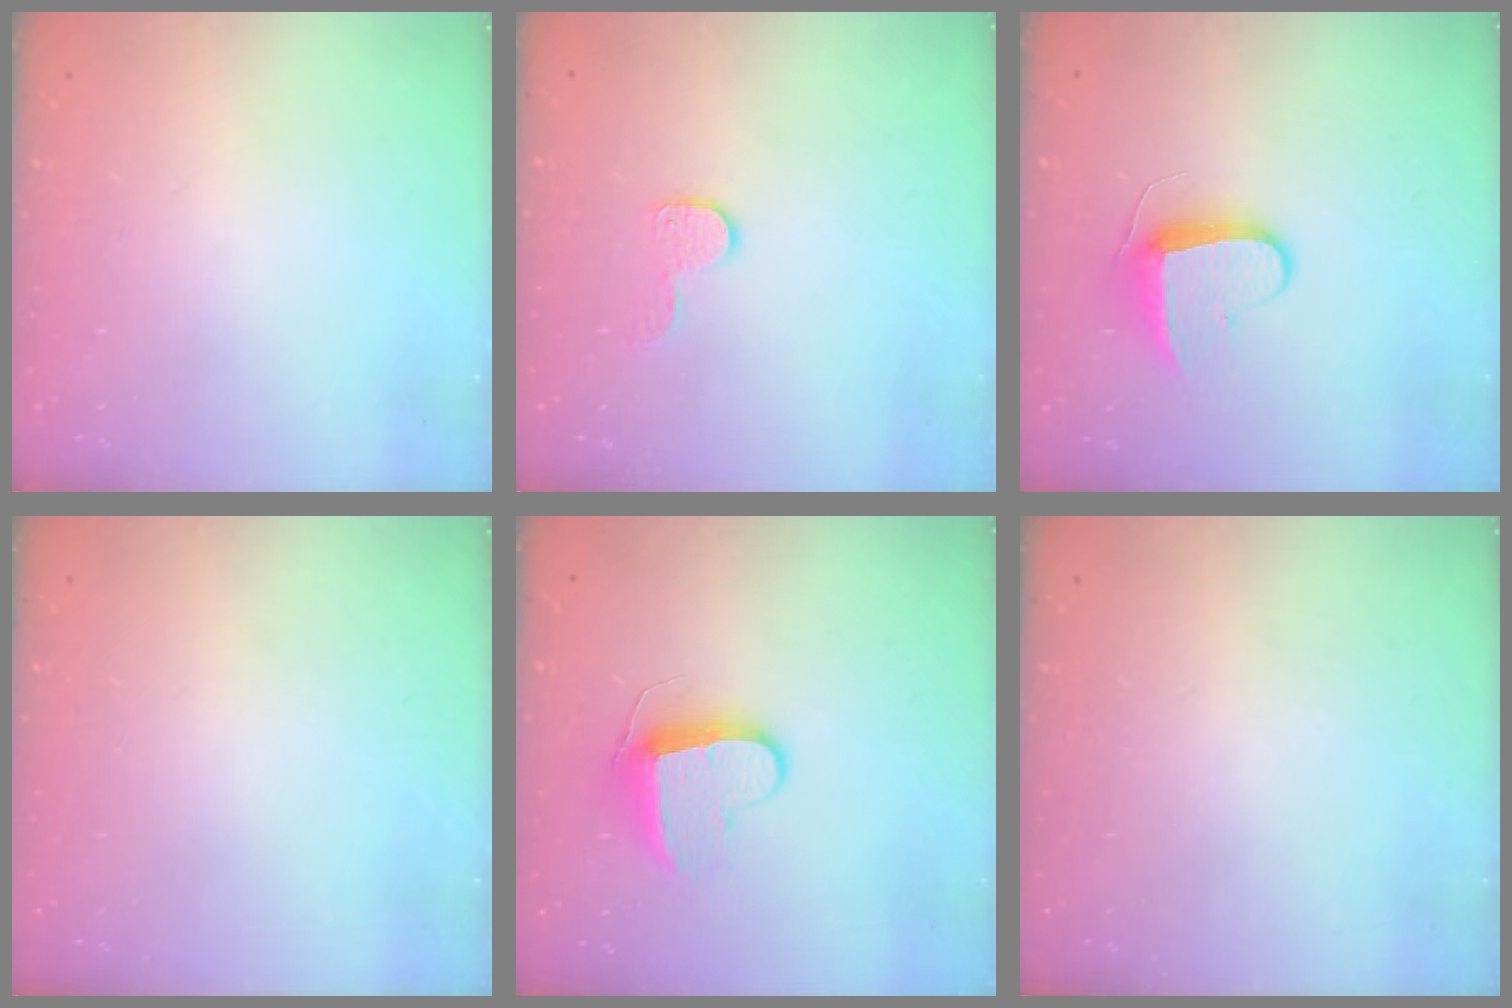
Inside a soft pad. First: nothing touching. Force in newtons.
{"total": 5.9, "press": 5.9, "slide": 0.5}
{"total": 8.6, "press": 8.6, "slide": 0.5}
{"total": 0.0}
{"total": 9.6, "press": 9.6, "slide": 0.3}
{"total": 0.0}